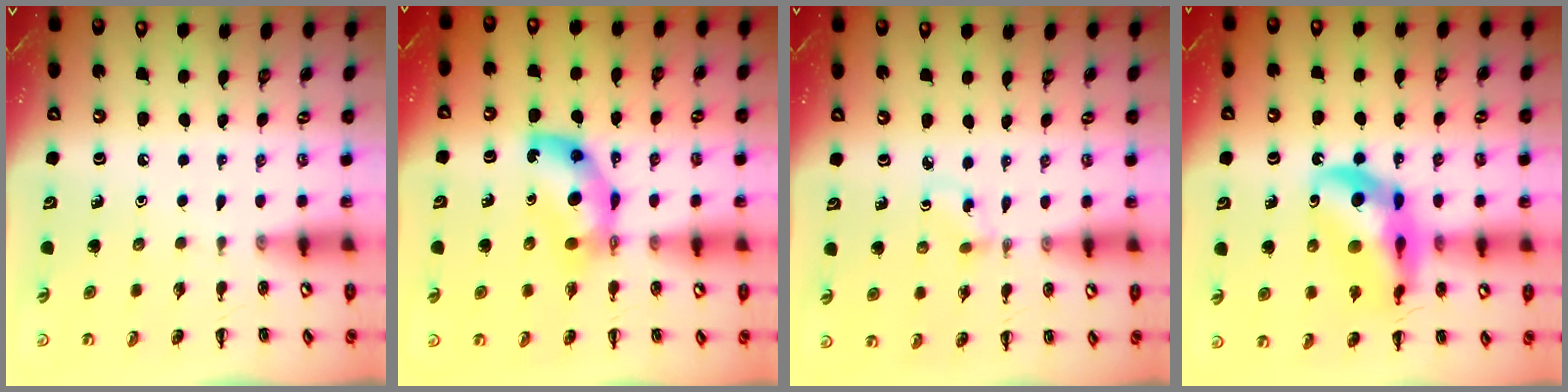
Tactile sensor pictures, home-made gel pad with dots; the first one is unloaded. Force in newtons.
{"total": 7.8, "press": 7.6, "slide": 1.7}
{"total": 1.7, "press": 1.5, "slide": 0.9}
{"total": 16.9, "press": 16.4, "slide": 4.1}